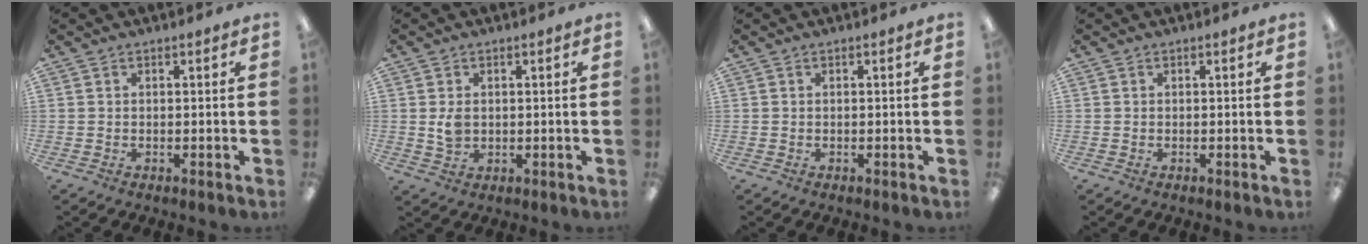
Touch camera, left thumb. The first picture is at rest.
{"total": 3.5, "force": [0.5, 2.5, 2.4], "torque": [-0.040, -0.004, 0.003]}
{"total": 0.0}
{"total": 0.0}